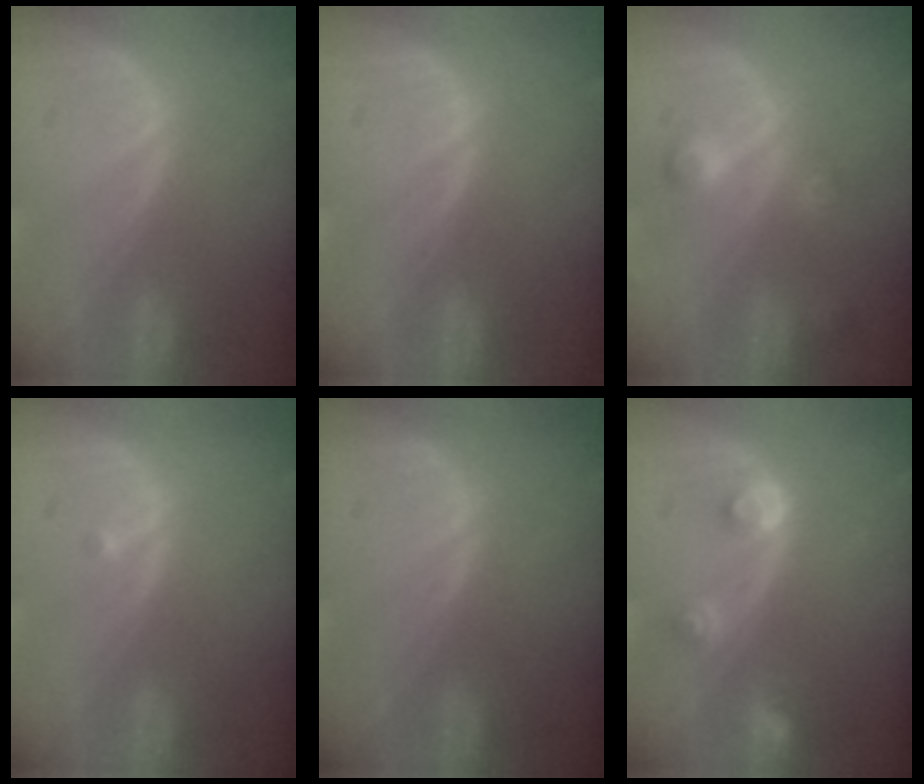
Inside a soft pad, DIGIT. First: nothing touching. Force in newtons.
{"total": 0.0}
{"total": 3.8, "press": 3.8, "slide": 0.1}
{"total": 0.6, "press": 0.5, "slide": 0.4}
{"total": 0.0}
{"total": 2.9, "press": 2.9, "slide": 0.5}